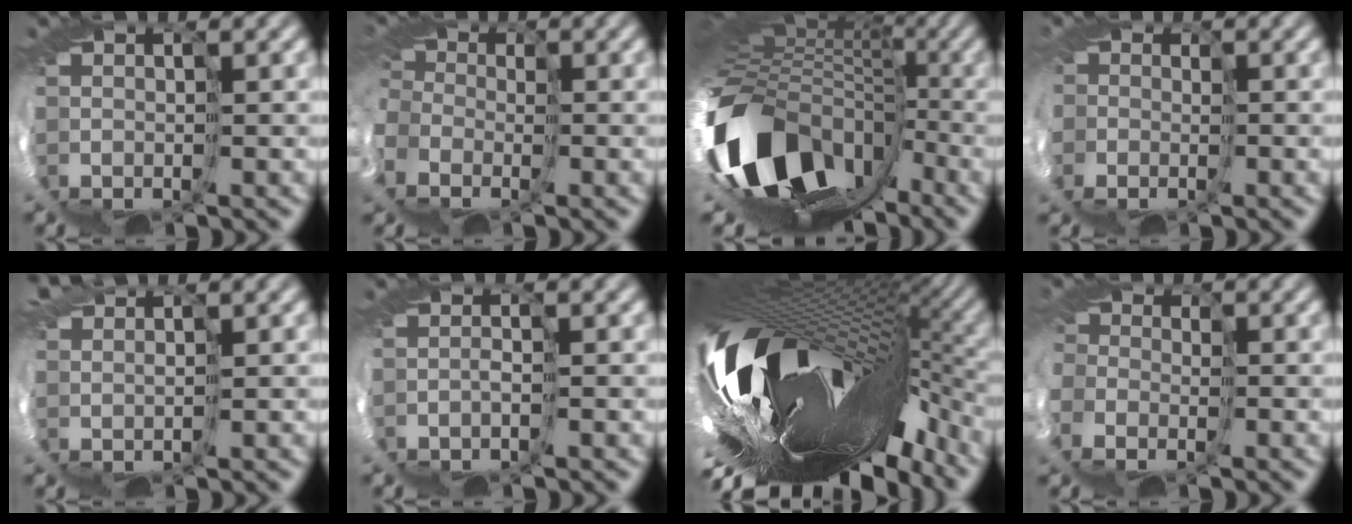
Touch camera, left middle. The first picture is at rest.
{"total": 11.9, "force": [-5.8, 8.8, 5.7], "torque": [-0.146, -0.039, -0.093]}
{"total": 15.9, "force": [-6.2, 11.1, 9.5], "torque": [-0.218, -0.041, -0.109]}
{"total": 12.2, "force": [-4.3, 10.0, 5.6], "torque": [-0.135, -0.028, -0.085]}
{"total": 2.2, "force": [1.9, -1.0, -0.3], "torque": [-0.001, 0.005, 0.020]}
{"total": 0.5, "force": [-0.1, -0.5, 0.1], "torque": [-0.007, -0.003, -0.011]}
{"total": 15.1, "force": [-4.8, 7.0, 12.5], "torque": [-0.218, -0.039, -0.073]}
{"total": 9.5, "force": [-4.5, 7.3, 4.2], "torque": [-0.104, -0.023, -0.083]}